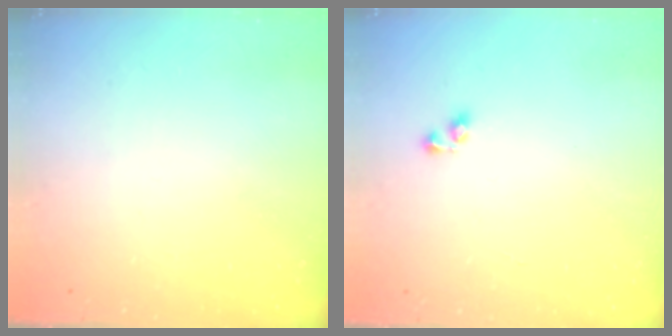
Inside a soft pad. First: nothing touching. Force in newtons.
{"total": 2.9, "press": 2.9, "slide": 0.2}